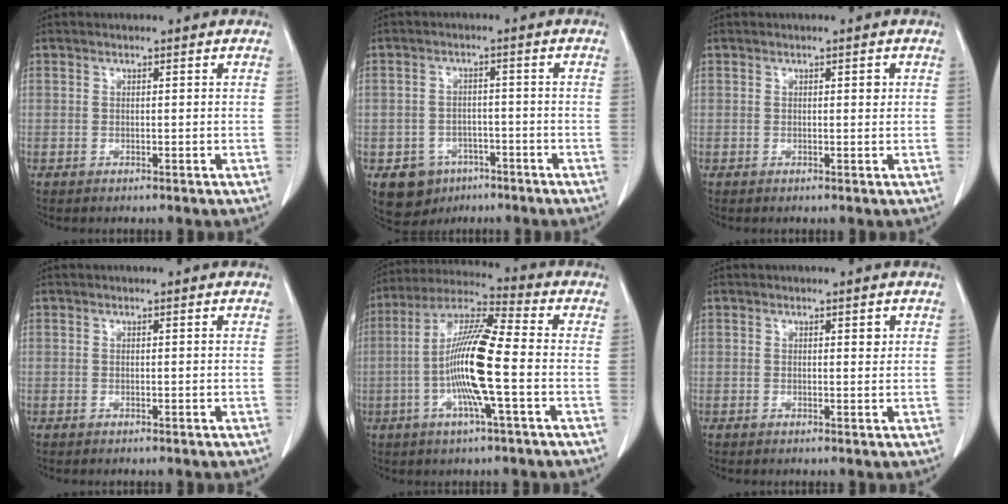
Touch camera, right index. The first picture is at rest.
{"total": 6.0, "force": [-3.3, 4.9, 1.4], "torque": [-0.018, 0.009, -0.040]}
{"total": 0.8, "force": [0.3, 0.3, 0.7], "torque": [-0.010, 0.001, 0.003]}
{"total": 0.0}
{"total": 13.4, "force": [-2.4, 0.6, 13.2], "torque": [-0.257, 0.002, -0.055]}
{"total": 1.0, "force": [0.5, 0.3, 0.8], "torque": [-0.011, 0.000, 0.006]}